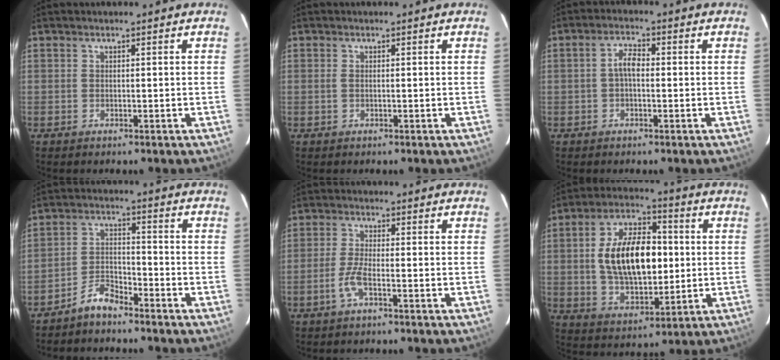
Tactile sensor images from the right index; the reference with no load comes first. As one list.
[{"total": 0.7, "force": [-0.1, 0.3, 0.6], "torque": [-0.016, 0.000, -0.003]}, {"total": 3.3, "force": [-0.3, 1.6, 2.8], "torque": [-0.057, 0.010, -0.005]}, {"total": 4.9, "force": [-4.3, 1.6, 1.5], "torque": [-0.040, 0.014, -0.082]}, {"total": 6.5, "force": [-3.0, 1.5, 5.5], "torque": [-0.123, 0.000, -0.062]}, {"total": 17.2, "force": [1.0, 9.4, 14.4], "torque": [-0.255, 0.017, 0.029]}]